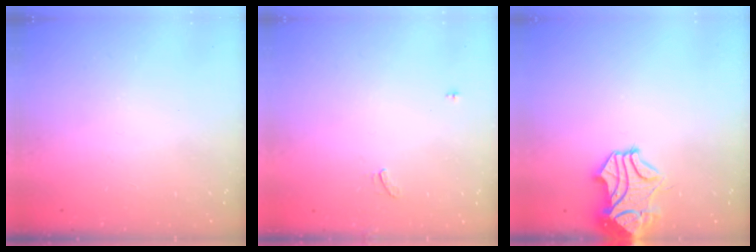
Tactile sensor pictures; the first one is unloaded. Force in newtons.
{"total": 1.5, "press": 1.2, "slide": 1.0}
{"total": 2.0, "press": 1.3, "slide": 1.5}